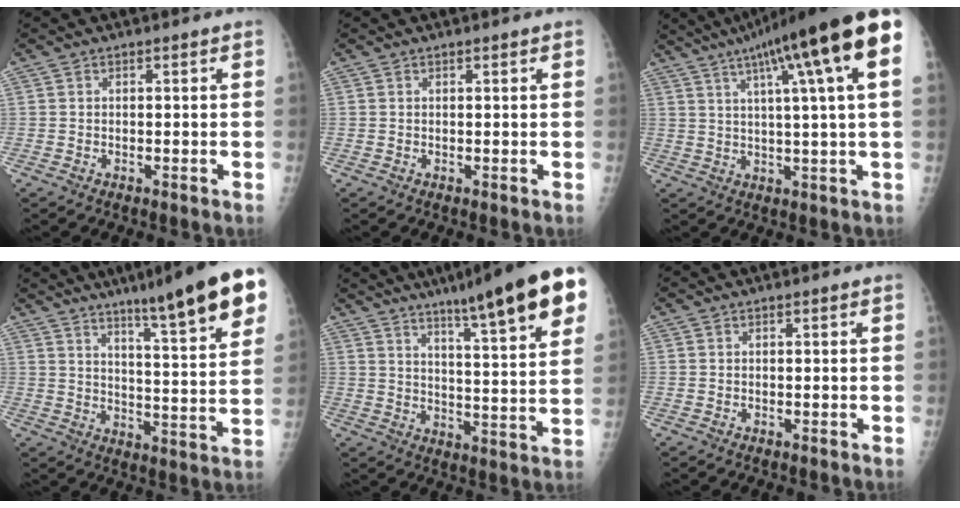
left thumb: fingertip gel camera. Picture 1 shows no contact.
{"total": 0.7, "force": [0.5, -0.1, 0.4], "torque": [-0.010, 0.000, 0.009]}
{"total": 18.4, "force": [8.5, 1.1, 16.3], "torque": [-0.245, 0.008, 0.117]}
{"total": 19.6, "force": [12.0, 1.9, 15.4], "torque": [-0.196, -0.050, 0.169]}
{"total": 21.5, "force": [12.9, 2.7, 17.0], "torque": [-0.226, -0.041, 0.178]}
{"total": 0.0}